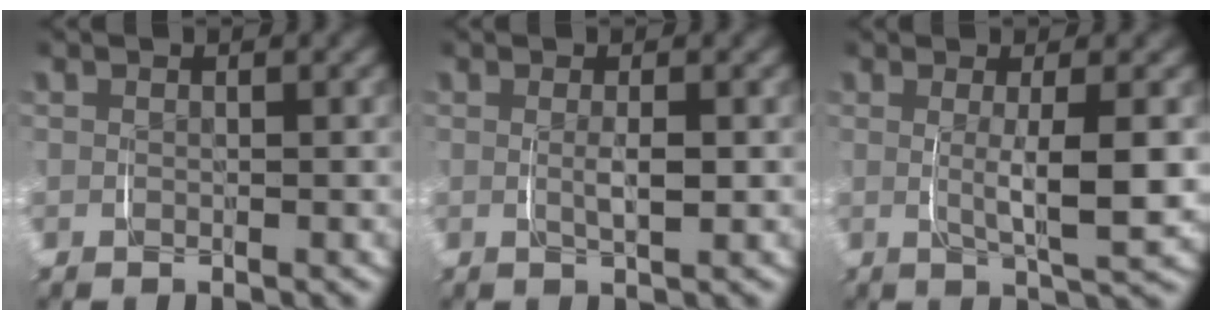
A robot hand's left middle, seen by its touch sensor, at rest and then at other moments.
{"total": 1.7, "force": [0.1, 0.2, 1.6], "torque": [-0.032, -0.003, 0.004]}
{"total": 4.1, "force": [0.5, 0.5, 4.1], "torque": [-0.071, -0.010, 0.012]}